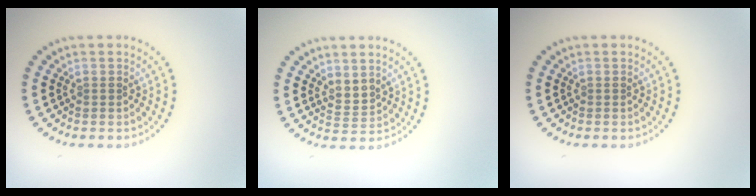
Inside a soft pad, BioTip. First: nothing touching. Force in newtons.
{"total": 1.7, "press": 1.4, "slide": 1.0}
{"total": 0.0}